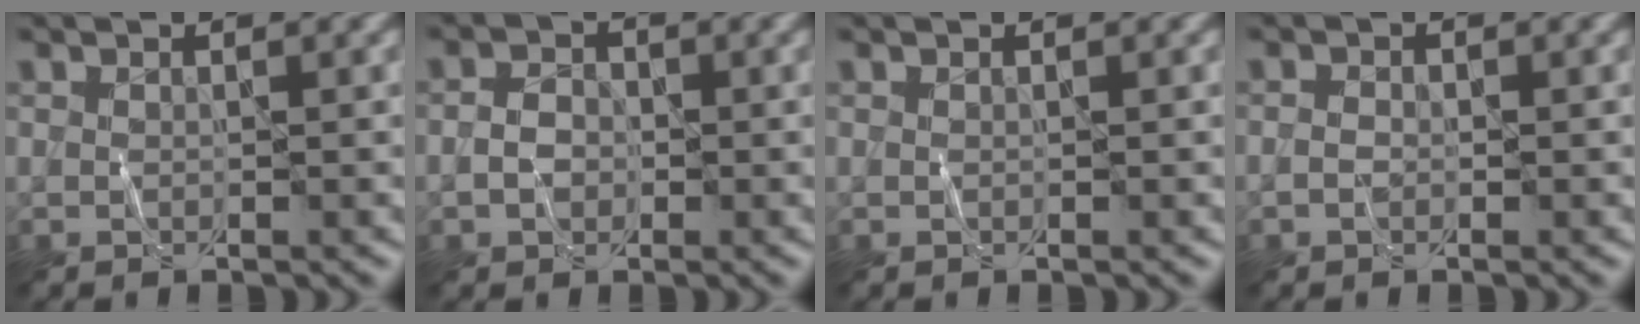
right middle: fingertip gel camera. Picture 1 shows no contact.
{"total": 2.2, "force": [-0.5, 1.7, 1.2], "torque": [-0.021, 0.004, -0.015]}
{"total": 0.0}
{"total": 0.9, "force": [-0.4, 0.7, 0.5], "torque": [-0.012, 0.002, -0.009]}